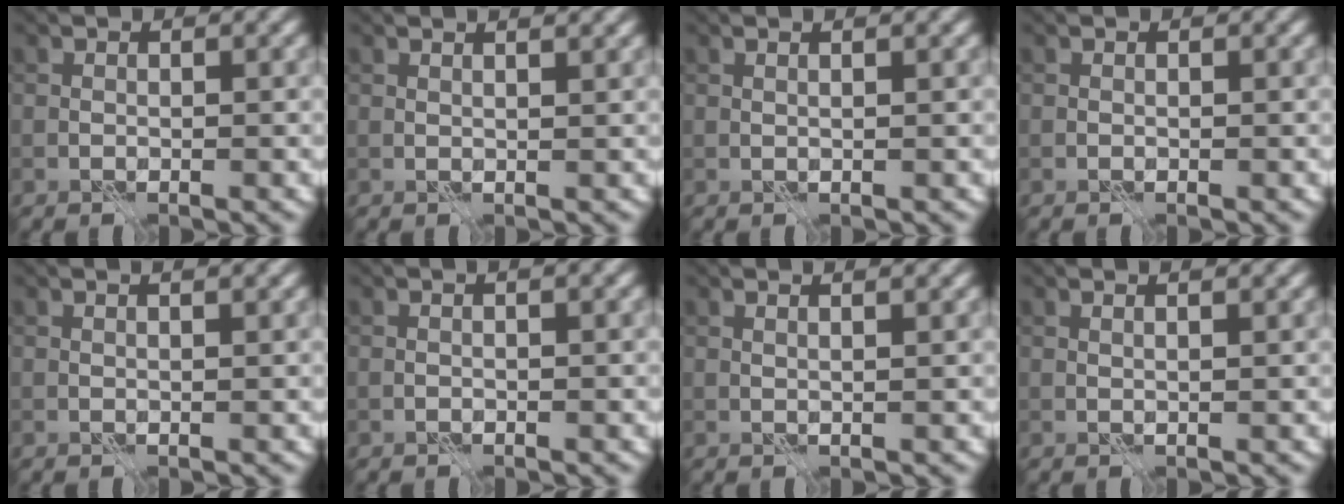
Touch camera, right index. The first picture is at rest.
{"total": 3.3, "force": [2.1, 1.3, 2.1], "torque": [-0.009, 0.018, 0.001]}
{"total": 1.8, "force": [1.0, 0.6, 1.4], "torque": [-0.008, -0.001, -0.004]}
{"total": 0.0}
{"total": 2.7, "force": [1.7, 1.1, 1.8], "torque": [-0.008, 0.010, -0.003]}
{"total": 1.4, "force": [0.5, 0.3, 1.2], "torque": [-0.018, -0.001, 0.001]}
{"total": 3.7, "force": [2.2, 1.5, 2.5], "torque": [-0.013, 0.023, -0.001]}
{"total": 3.2, "force": [1.9, 1.3, 2.1], "torque": [-0.010, 0.017, -0.002]}